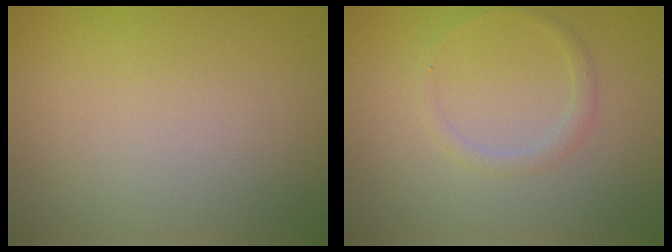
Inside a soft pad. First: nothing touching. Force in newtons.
{"total": 1.2, "press": 1.2, "slide": 0.1}